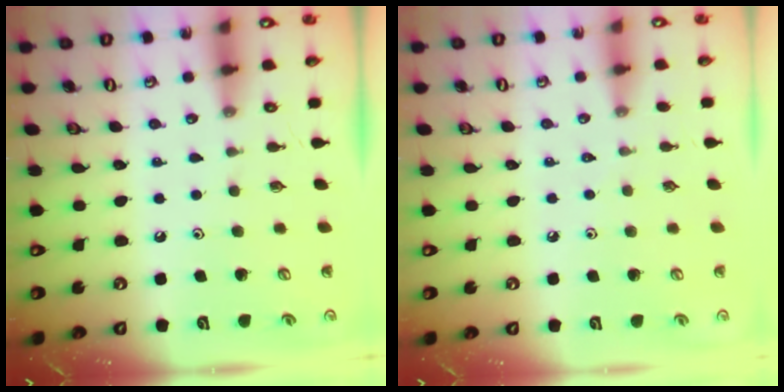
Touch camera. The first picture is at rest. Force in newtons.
{"total": 0.6, "press": 0.6, "slide": 0.3}